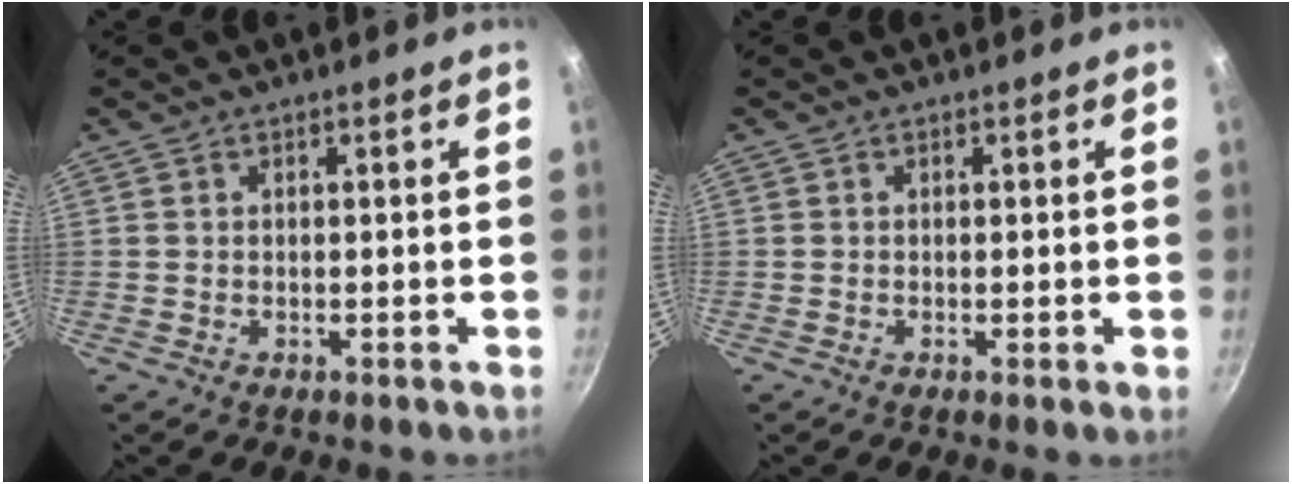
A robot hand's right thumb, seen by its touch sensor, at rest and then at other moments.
{"total": 0.7, "force": [-0.1, 0.0, 0.7], "torque": [-0.011, -0.002, -0.004]}